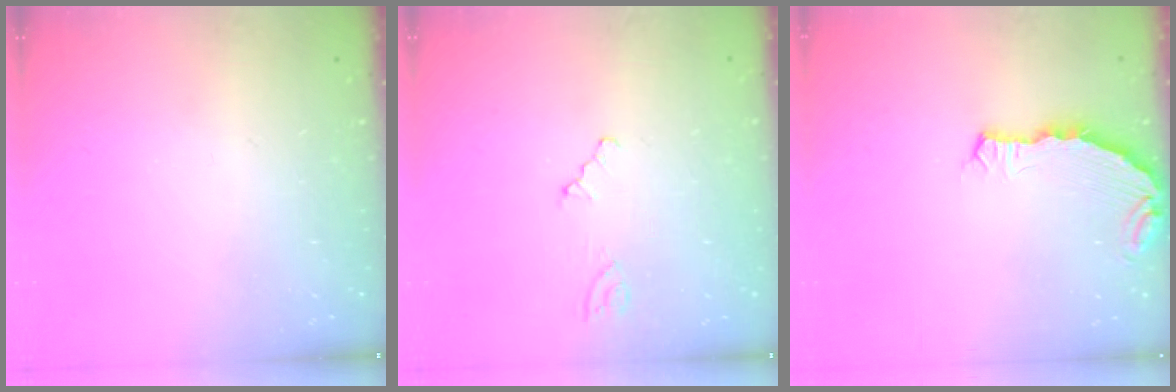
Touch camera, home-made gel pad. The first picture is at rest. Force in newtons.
{"total": 1.3, "press": 1.3, "slide": 0.4}
{"total": 7.1, "press": 5.5, "slide": 4.6}